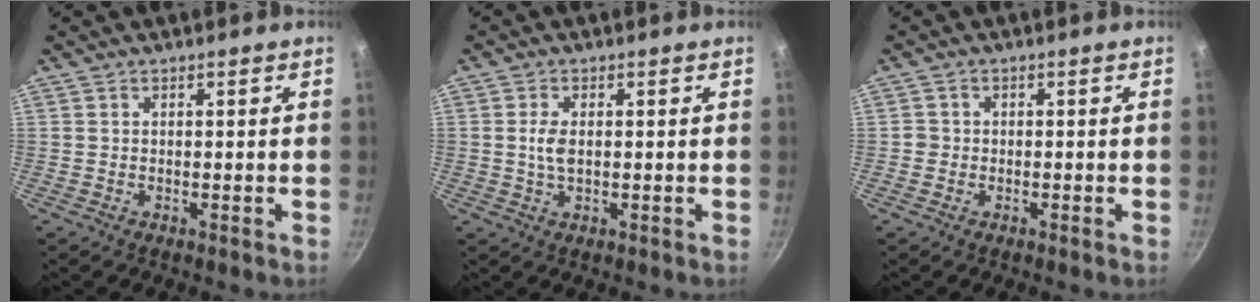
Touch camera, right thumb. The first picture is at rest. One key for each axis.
{"total": 3.3, "fx": 0.2, "fy": 1.8, "fz": 2.7, "tx": -0.051, "ty": 0.001, "tz": 0.005}
{"total": 1.4, "fx": -0.6, "fy": 1.2, "fz": 0.3, "tx": 0.000, "ty": 0.007, "tz": -0.010}